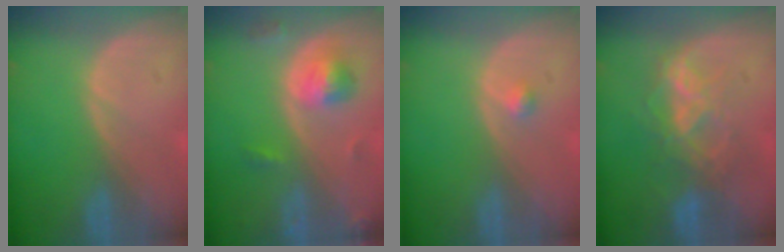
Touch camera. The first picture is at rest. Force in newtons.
{"total": 5.1, "press": 5.0, "slide": 1.0}
{"total": 1.0, "press": 1.0, "slide": 0.1}
{"total": 6.6, "press": 6.5, "slide": 1.3}